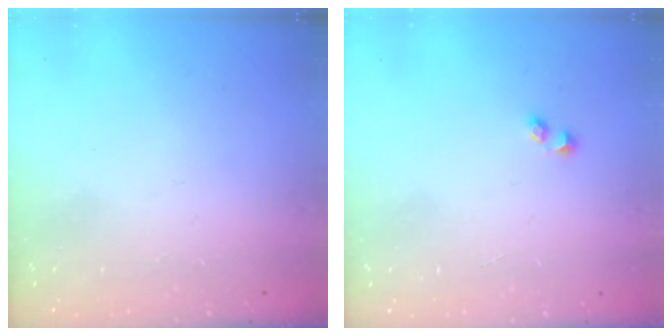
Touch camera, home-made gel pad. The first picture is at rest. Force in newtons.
{"total": 1.9, "press": 1.8, "slide": 0.7}